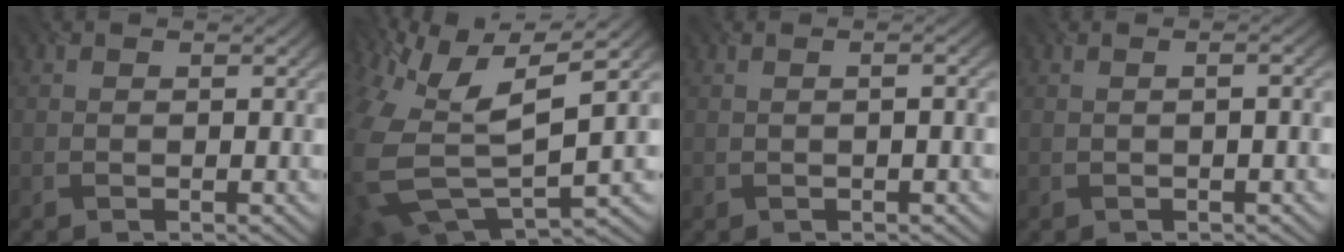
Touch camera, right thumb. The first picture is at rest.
{"total": 12.6, "force": [1.7, 6.6, 10.6], "torque": [-0.264, -0.019, 0.039]}
{"total": 1.7, "force": [0.0, 0.5, 1.7], "torque": [-0.018, 0.008, -0.003]}
{"total": 2.0, "force": [0.0, 0.6, 1.9], "torque": [-0.020, 0.009, -0.004]}